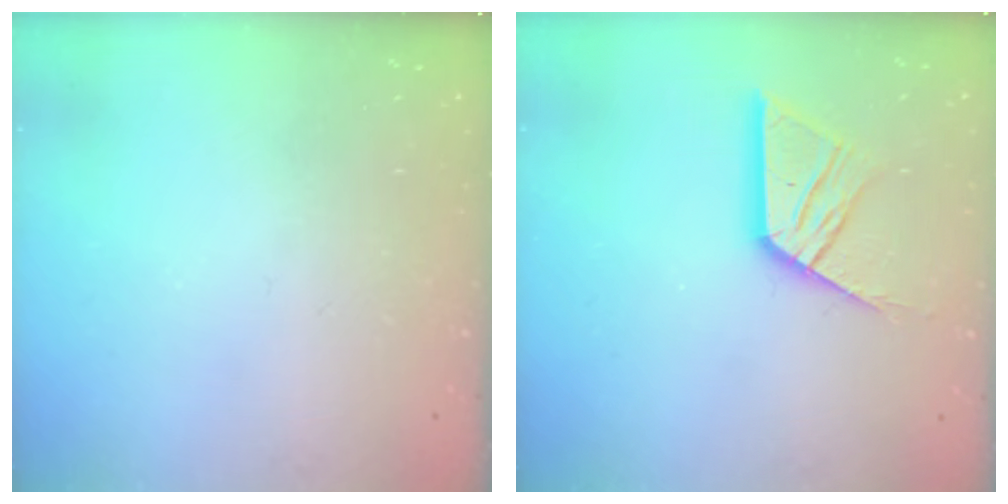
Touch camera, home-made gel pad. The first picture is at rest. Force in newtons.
{"total": 12.2, "press": 12.2, "slide": 1.2}